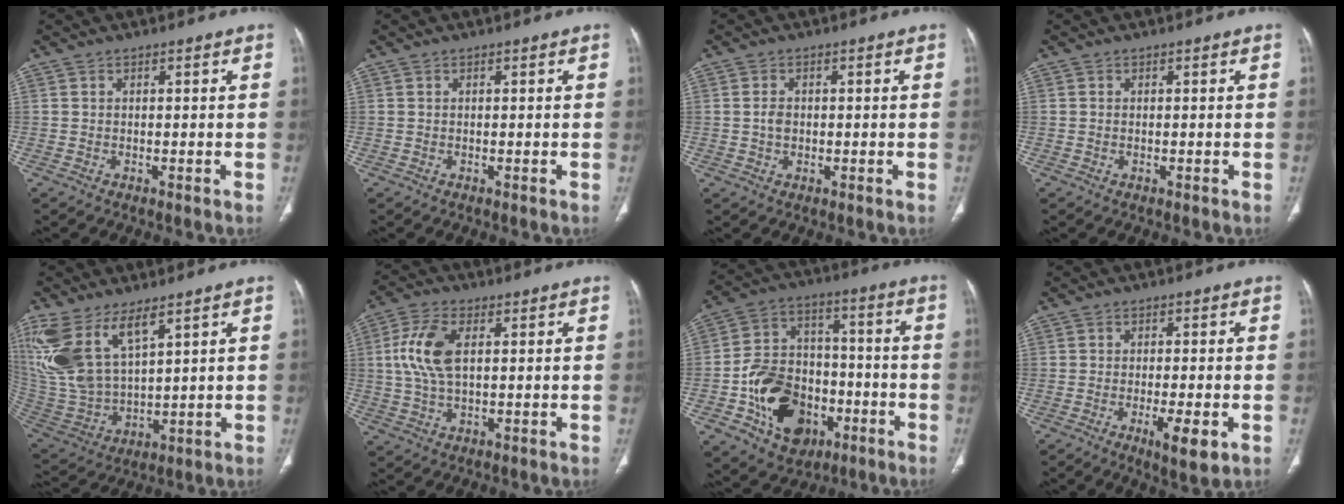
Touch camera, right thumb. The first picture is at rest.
{"total": 0.0}
{"total": 2.4, "force": [0.0, 1.7, 1.6], "torque": [-0.027, 0.002, 0.001]}
{"total": 0.0}
{"total": 16.7, "force": [9.3, 7.4, 11.8], "torque": [-0.255, -0.033, 0.207]}
{"total": 9.2, "force": [1.7, 4.7, 7.7], "torque": [-0.173, 0.007, 0.032]}
{"total": 19.1, "force": [-6.8, 13.9, 11.2], "torque": [-0.146, 0.045, -0.103]}
{"total": 6.3, "force": [-2.3, 1.5, 5.7], "torque": [-0.093, -0.011, -0.035]}